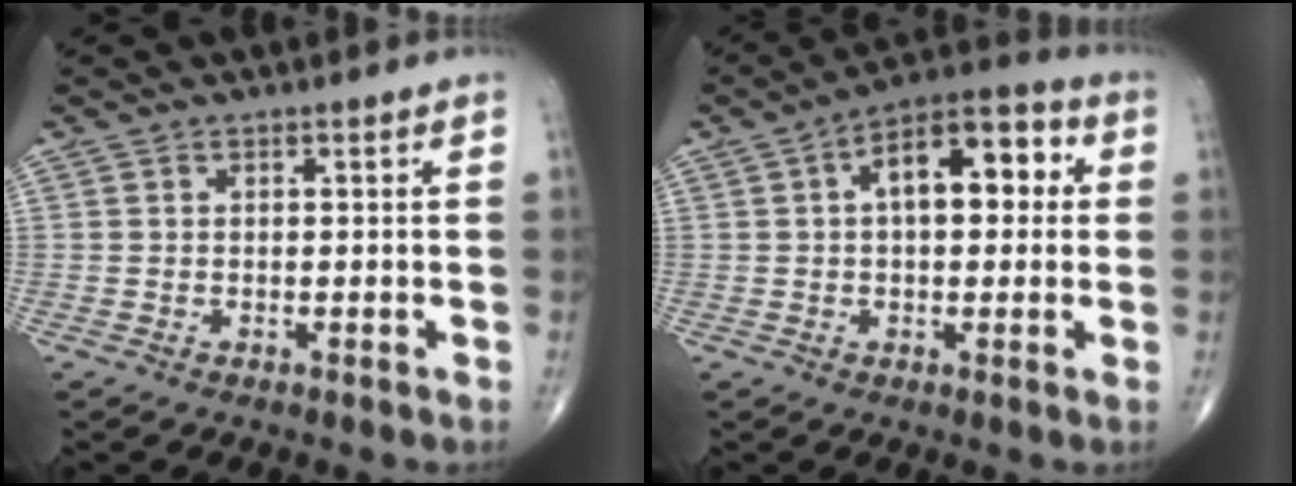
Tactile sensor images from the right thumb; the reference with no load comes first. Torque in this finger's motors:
{"motor_torque": [1.20, 3.46, 1.11, 0.04, 0.08]}